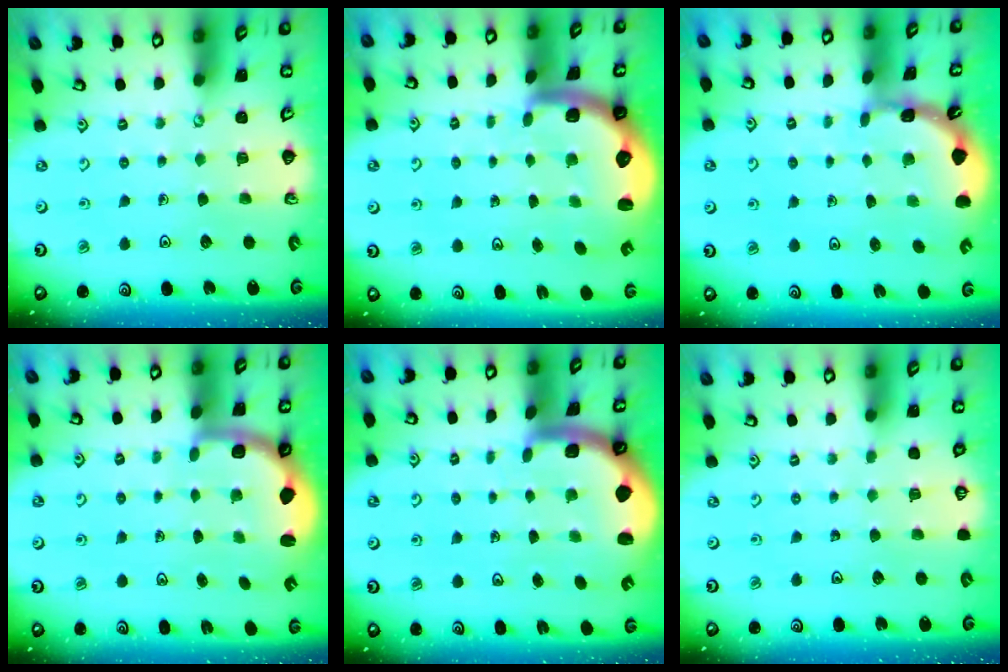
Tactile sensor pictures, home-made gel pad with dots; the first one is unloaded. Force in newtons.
{"total": 2.8, "press": 2.5, "slide": 1.4}
{"total": 1.6, "press": 1.6, "slide": 0.2}
{"total": 2.1, "press": 1.9, "slide": 1.0}
{"total": 2.3, "press": 2.3, "slide": 0.5}
{"total": 0.0}